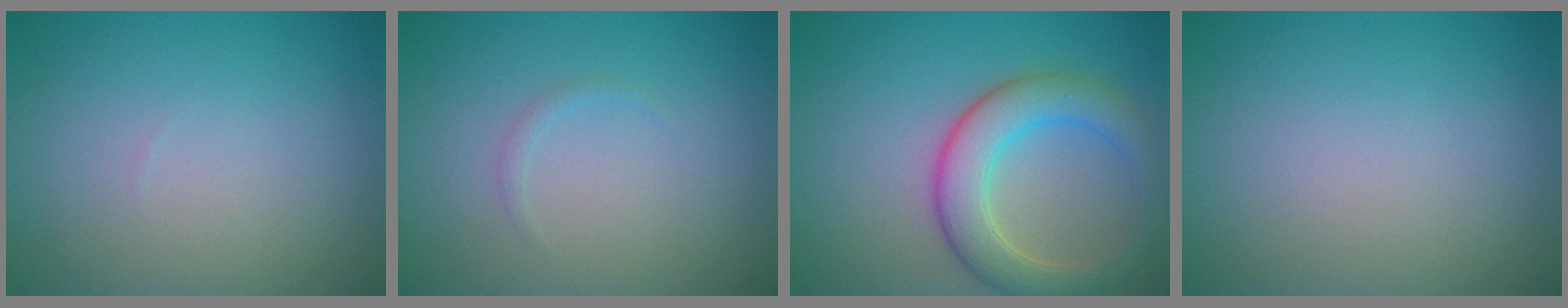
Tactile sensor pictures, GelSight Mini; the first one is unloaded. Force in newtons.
{"total": 0.6, "press": 0.6, "slide": 0.1}
{"total": 5.8, "press": 5.7, "slide": 0.3}
{"total": 0.0}